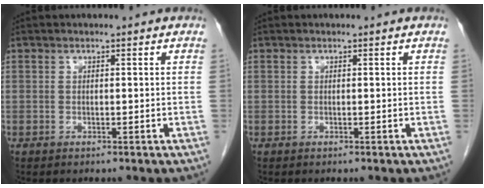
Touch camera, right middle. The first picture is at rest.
{"total": 0.0}